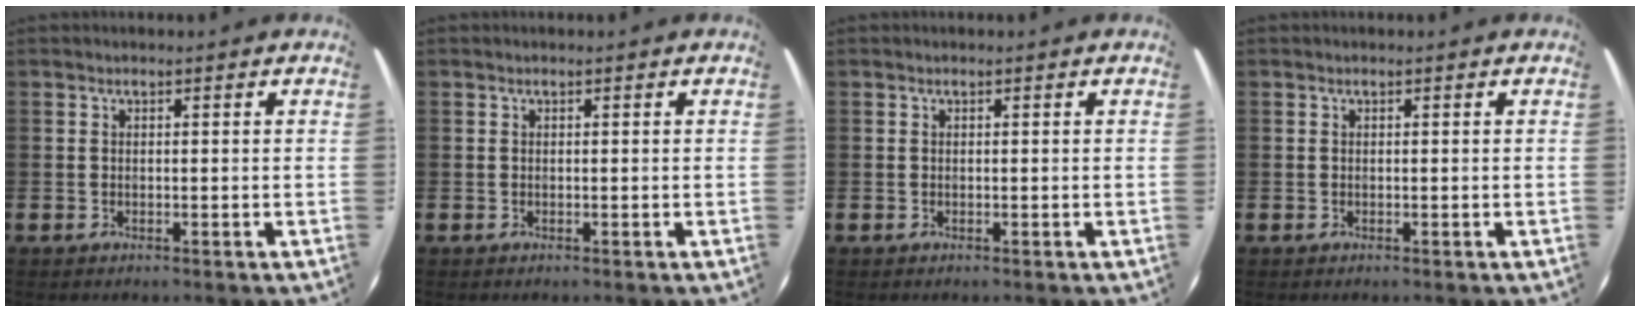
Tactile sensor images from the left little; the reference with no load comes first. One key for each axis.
{"total": 0.0}
{"total": 0.0}
{"total": 0.0}